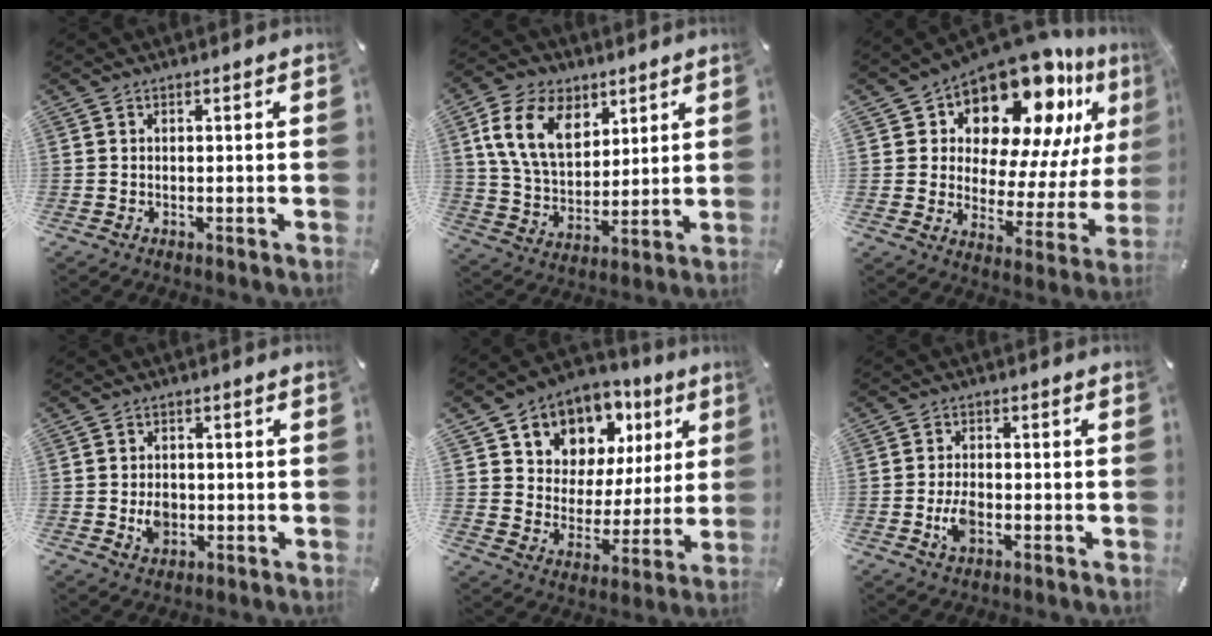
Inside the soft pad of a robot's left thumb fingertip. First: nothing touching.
{"total": 14.2, "force": [6.5, 9.8, 8.0], "torque": [-0.178, -0.012, 0.122]}
{"total": 18.3, "force": [13.6, 8.6, 8.8], "torque": [-0.138, -0.114, 0.229]}
{"total": 4.7, "force": [-0.7, 3.8, 2.6], "torque": [-0.035, -0.002, -0.014]}
{"total": 10.5, "force": [6.8, 7.8, 1.4], "torque": [-0.034, -0.067, 0.125]}
{"total": 4.7, "force": [-1.4, 2.7, 3.6], "torque": [-0.081, 0.002, -0.028]}